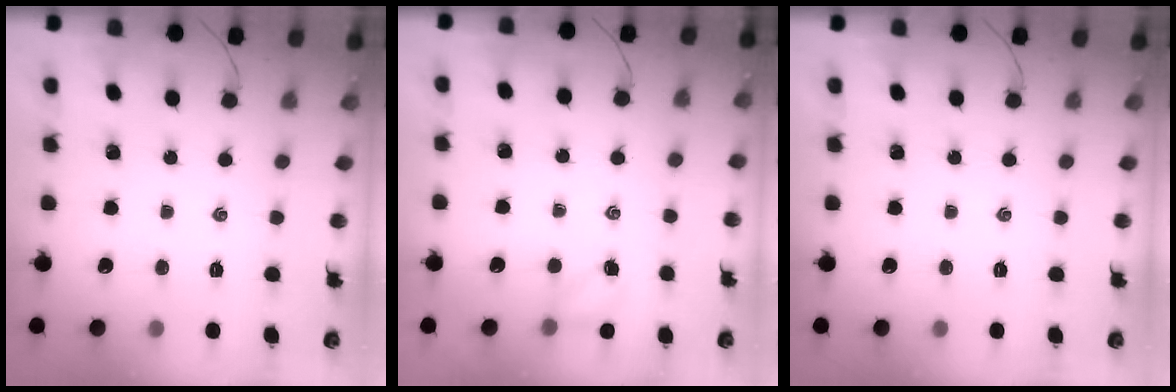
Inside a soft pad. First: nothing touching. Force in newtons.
{"total": 3.5, "press": 3.3, "slide": 1.2}
{"total": 0.0}